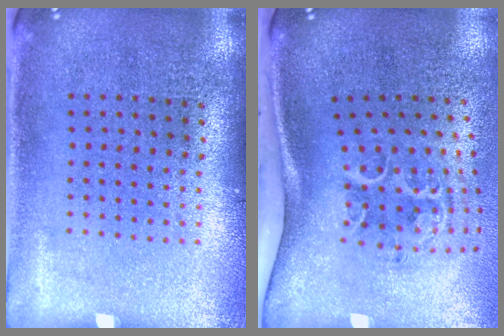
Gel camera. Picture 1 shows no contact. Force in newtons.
{"total": 2.2, "press": 1.3, "slide": 1.7}